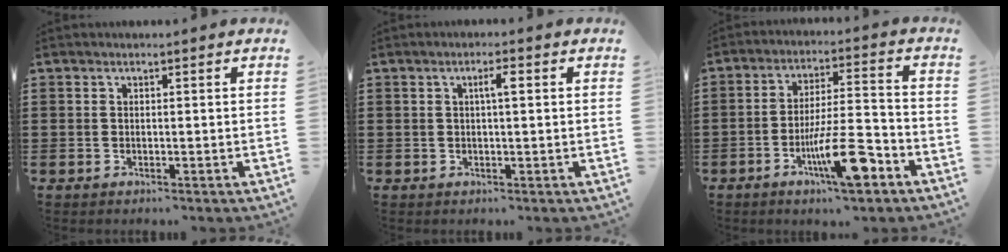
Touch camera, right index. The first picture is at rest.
{"total": 2.1, "force": [0.4, 0.2, 2.1], "torque": [-0.040, 0.004, 0.004]}
{"total": 12.2, "force": [-5.8, 2.8, 10.4], "torque": [-0.178, 0.014, -0.096]}